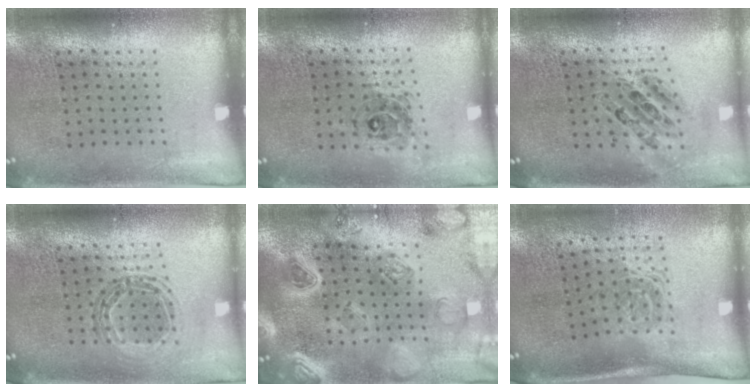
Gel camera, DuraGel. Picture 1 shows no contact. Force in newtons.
{"total": 0.5, "press": 0.5, "slide": 0.0}
{"total": 0.8, "press": 0.7, "slide": 0.1}
{"total": 0.9, "press": 0.9, "slide": 0.2}
{"total": 3.4, "press": 3.3, "slide": 1.0}
{"total": 1.7, "press": 1.1, "slide": 1.3}